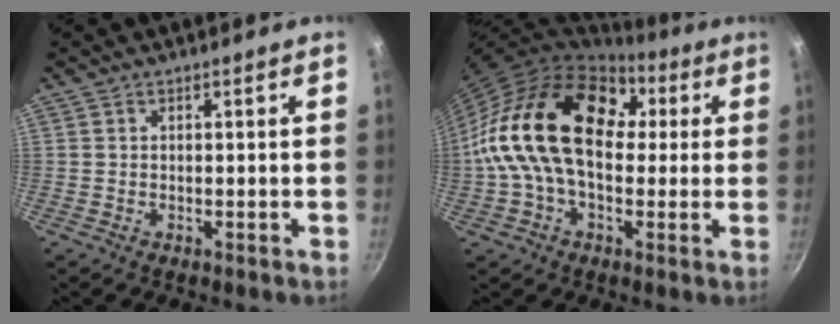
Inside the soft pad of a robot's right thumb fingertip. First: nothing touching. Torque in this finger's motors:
{"motor_torque": [-1.46, 2.52, 2.52, -0.24, 0.68]}